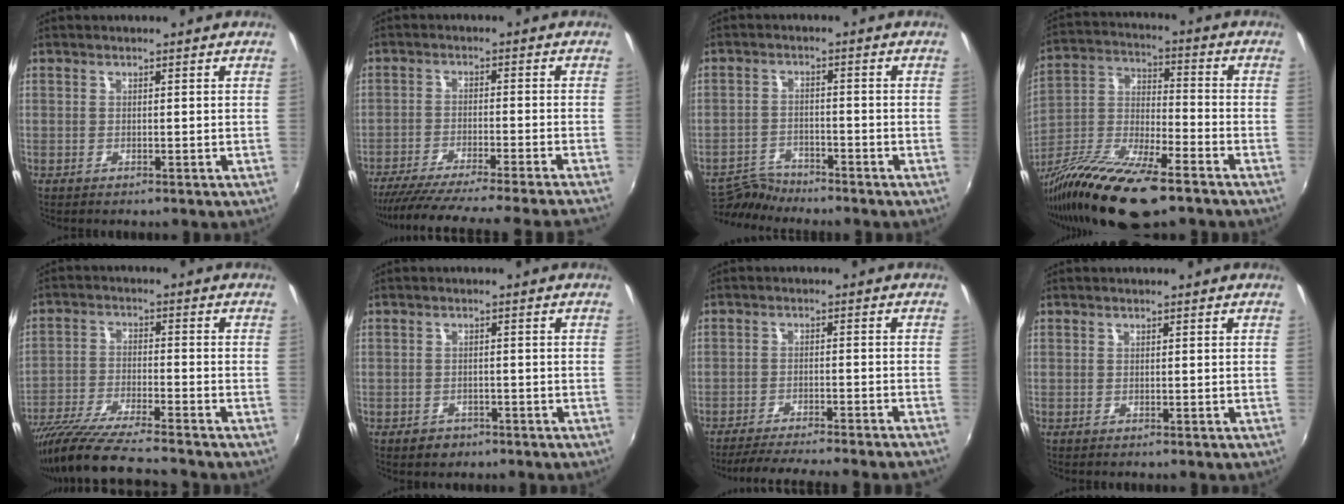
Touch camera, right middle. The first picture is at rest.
{"total": 18.1, "force": [-16.4, -1.7, 7.6], "torque": [-0.142, -0.031, -0.250]}
{"total": 5.5, "force": [-5.4, 1.0, 0.3], "torque": [-0.023, 0.006, -0.101]}
{"total": 19.1, "force": [-12.9, 4.9, 13.3], "torque": [-0.267, -0.037, -0.239]}
{"total": 14.3, "force": [-12.5, 0.4, 7.0], "torque": [-0.152, -0.037, -0.227]}
{"total": 3.1, "force": [-1.9, 2.3, 0.9], "torque": [-0.023, -0.002, -0.025]}
{"total": 12.7, "force": [-11.4, 0.2, 5.4], "torque": [-0.113, -0.014, -0.164]}
{"total": 0.0}